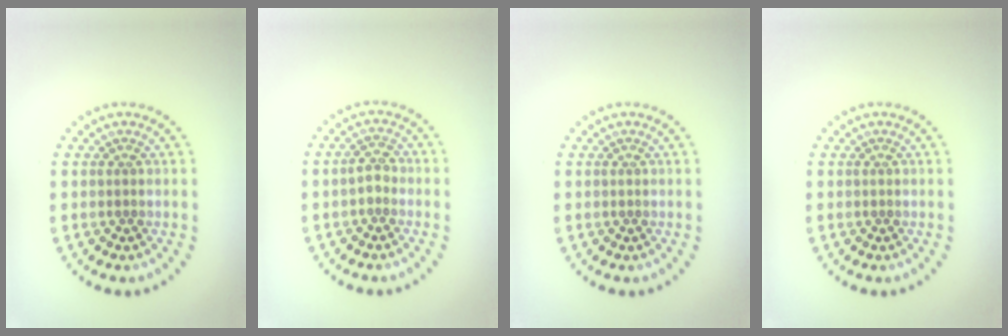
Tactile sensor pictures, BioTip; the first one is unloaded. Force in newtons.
{"total": 1.5, "press": 1.4, "slide": 0.5}
{"total": 0.0}
{"total": 0.0}